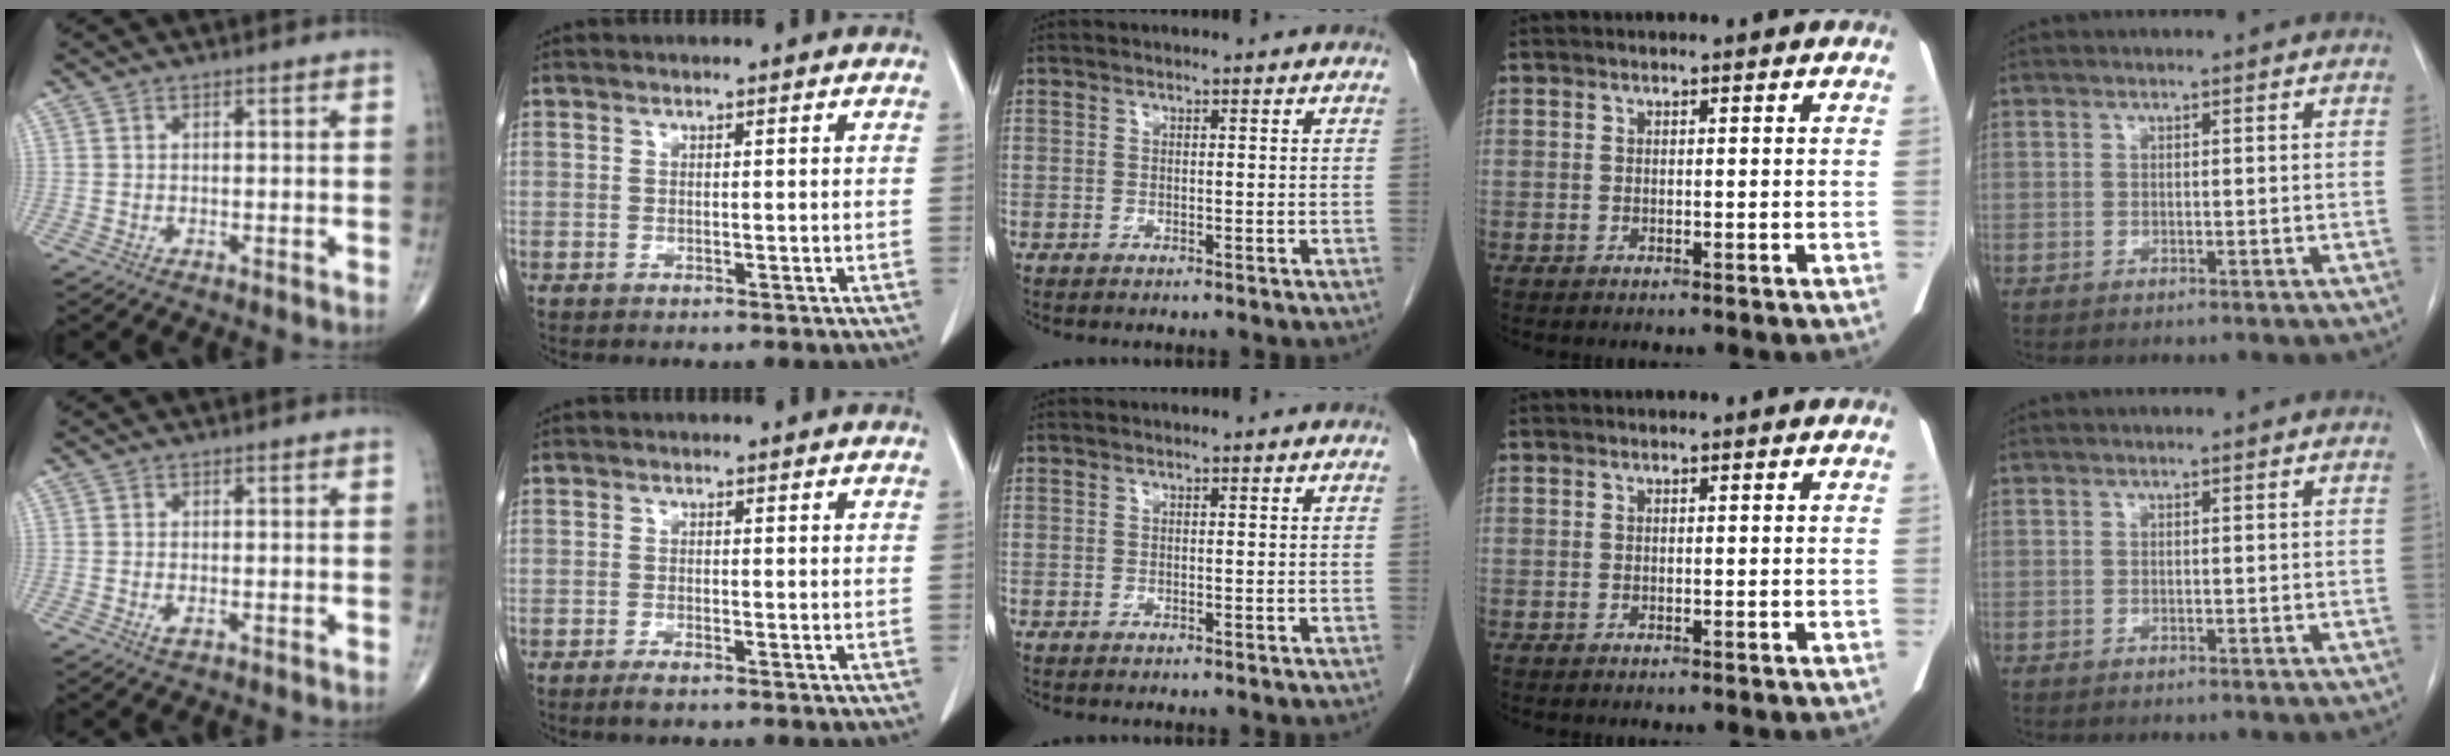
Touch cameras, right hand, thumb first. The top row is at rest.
{"thumb": {"total": 1.3, "force": [-0.4, 0.6, 1.1], "torque": [-0.022, -0.004, -0.007]}, "index": {"total": 1.8, "force": [-1.3, 0.3, 1.2], "torque": [-0.024, -0.003, -0.022]}}